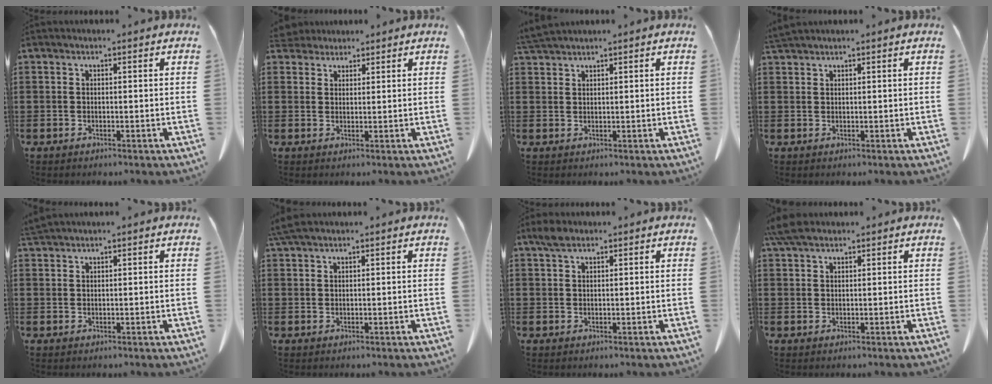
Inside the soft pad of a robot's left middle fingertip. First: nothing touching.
{"total": 2.6, "force": [2.5, 0.9, 0.2], "torque": [-0.012, -0.001, 0.048]}
{"total": 2.5, "force": [2.3, -0.1, 0.7], "torque": [-0.021, -0.003, 0.047]}
{"total": 1.6, "force": [1.5, 0.0, 0.6], "torque": [-0.016, -0.002, 0.030]}
{"total": 1.5, "force": [1.4, -0.2, 0.4], "torque": [-0.012, -0.003, 0.029]}
{"total": 2.4, "force": [1.9, 0.3, 1.4], "torque": [-0.033, 0.001, 0.036]}
{"total": 2.2, "force": [1.5, 1.0, 1.3], "torque": [-0.031, 0.003, 0.028]}
{"total": 3.7, "force": [2.8, 1.3, 2.0], "torque": [-0.049, 0.005, 0.055]}